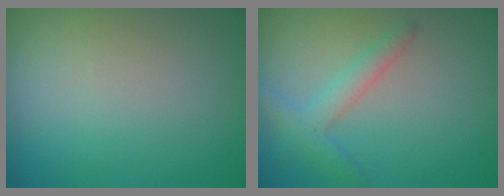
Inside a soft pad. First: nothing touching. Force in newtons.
{"total": 2.4, "press": 2.4, "slide": 0.1}